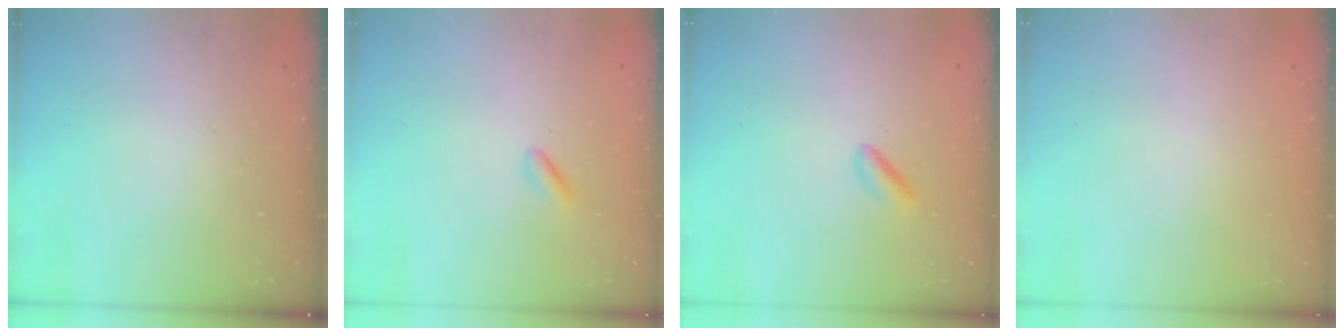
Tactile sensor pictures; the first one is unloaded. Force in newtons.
{"total": 2.2, "press": 2.0, "slide": 0.9}
{"total": 2.3, "press": 2.2, "slide": 0.4}
{"total": 2.0, "press": 2.0, "slide": 0.1}